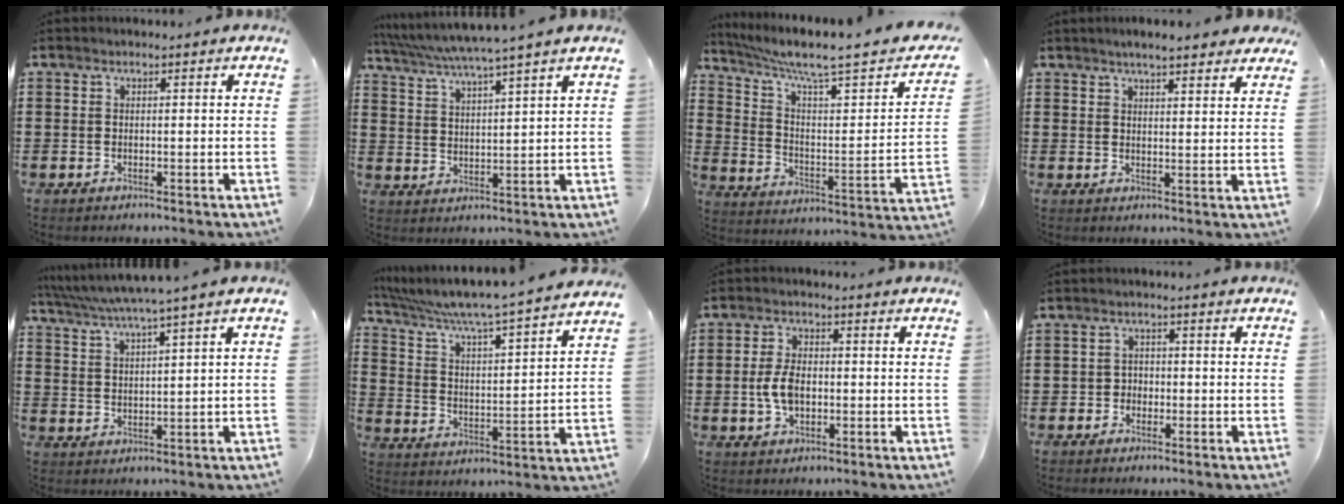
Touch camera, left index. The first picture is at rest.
{"total": 4.4, "force": [3.9, -1.0, 1.8], "torque": [-0.051, -0.028, 0.062]}
{"total": 6.9, "force": [5.4, 0.4, 4.3], "torque": [-0.101, -0.041, 0.083]}
{"total": 4.0, "force": [3.7, 0.3, 1.6], "torque": [-0.040, -0.003, 0.066]}
{"total": 4.0, "force": [3.1, -0.8, 2.3], "torque": [-0.055, -0.019, 0.050]}
{"total": 5.9, "force": [5.3, -0.9, 2.3], "torque": [-0.070, -0.050, 0.081]}
{"total": 5.3, "force": [-0.7, 3.0, 4.3], "torque": [-0.107, -0.003, -0.020]}
{"total": 1.9, "force": [-1.0, 1.6, 0.3], "torque": [-0.013, 0.005, -0.026]}